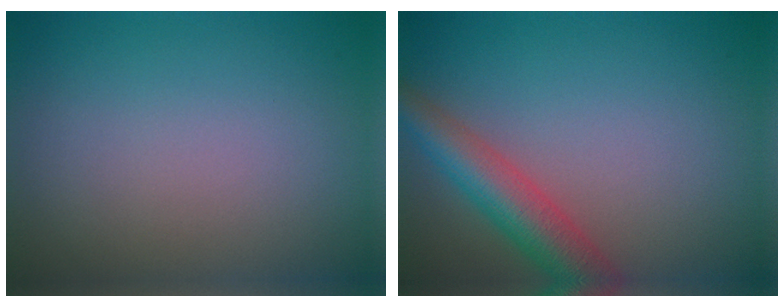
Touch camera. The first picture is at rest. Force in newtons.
{"total": 5.3, "press": 5.3, "slide": 0.1}